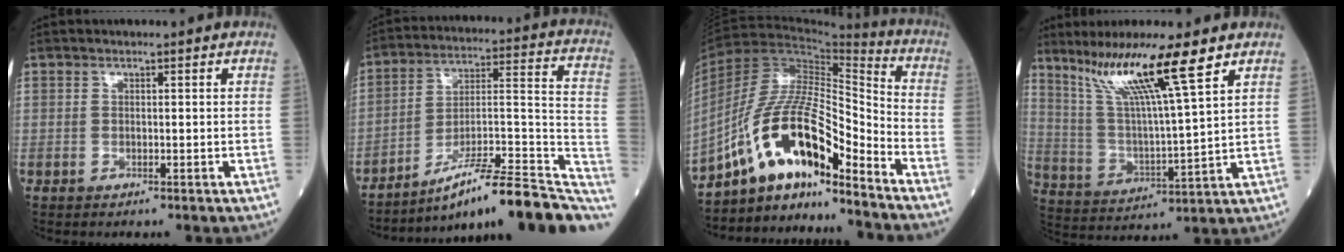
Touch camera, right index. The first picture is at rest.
{"total": 20.6, "force": [-16.0, 2.2, 12.9], "torque": [-0.130, 0.029, -0.253]}
{"total": 15.6, "force": [-10.4, 3.4, 11.1], "torque": [-0.208, 0.030, -0.182]}
{"total": 13.9, "force": [9.1, -0.8, 10.5], "torque": [-0.200, 0.008, 0.167]}